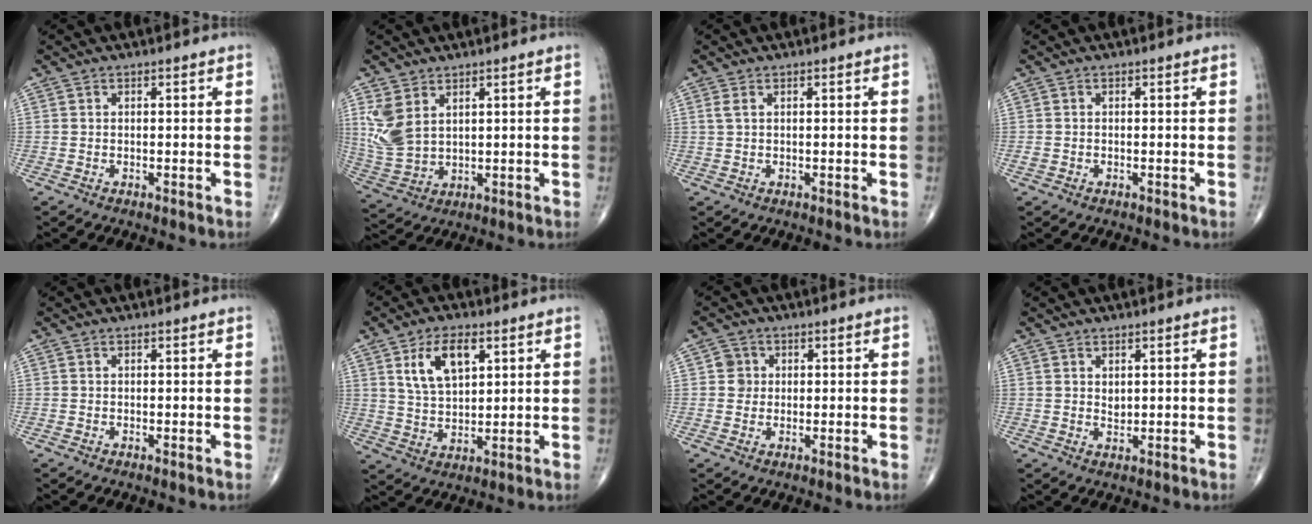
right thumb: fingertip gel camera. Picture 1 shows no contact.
{"total": 7.8, "force": [3.4, 4.7, 5.1], "torque": [-0.113, -0.011, 0.085]}
{"total": 1.2, "force": [0.4, 0.5, 1.0], "torque": [-0.028, 0.010, 0.013]}
{"total": 0.5, "force": [-0.2, 0.3, 0.3], "torque": [-0.011, 0.000, -0.006]}
{"total": 0.0}
{"total": 9.4, "force": [4.0, 4.8, 6.9], "torque": [-0.111, -0.013, 0.080]}
{"total": 2.8, "force": [0.4, 2.8, 0.5], "torque": [0.012, 0.004, 0.002]}
{"total": 1.5, "force": [0.7, 1.0, 1.0], "torque": [-0.012, -0.007, 0.015]}